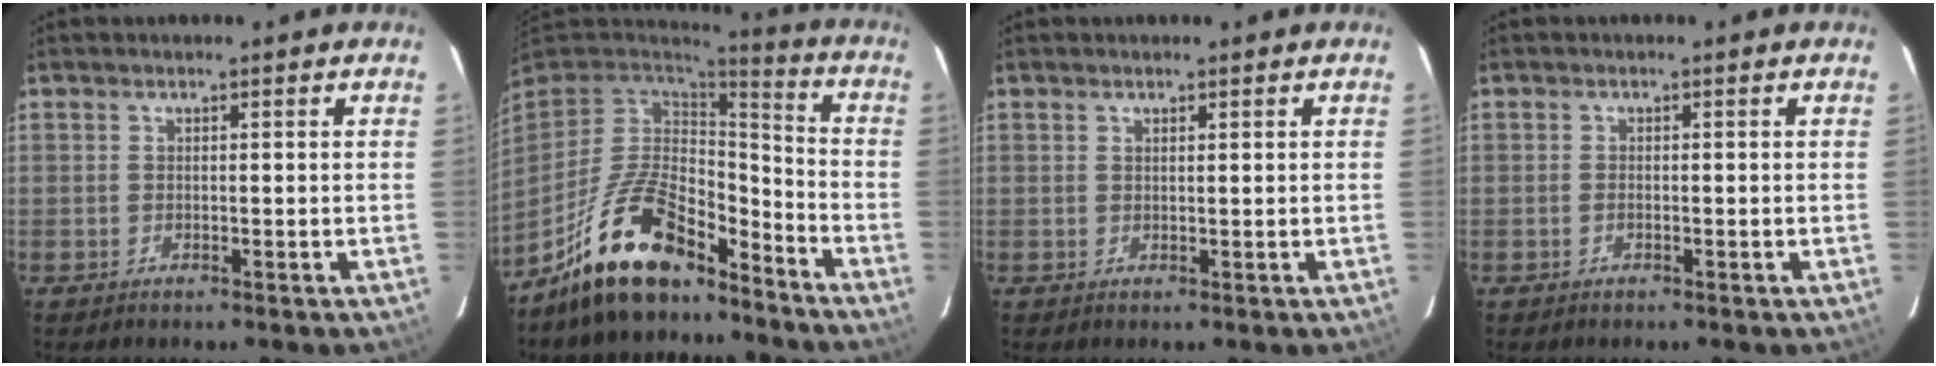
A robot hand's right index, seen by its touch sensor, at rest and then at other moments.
{"total": 17.6, "force": [-12.5, 7.2, 10.1], "torque": [-0.213, 0.000, -0.216]}
{"total": 0.7, "force": [0.5, 0.1, 0.4], "torque": [-0.006, 0.001, 0.010]}
{"total": 0.8, "force": [-0.3, 0.5, 0.5], "torque": [-0.011, 0.000, -0.006]}